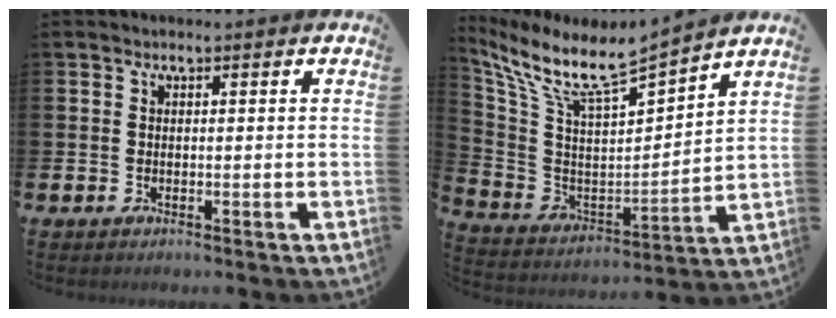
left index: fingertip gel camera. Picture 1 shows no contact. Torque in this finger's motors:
{"motor_torque": [0.06, -1.70, 0.40, 0.18]}